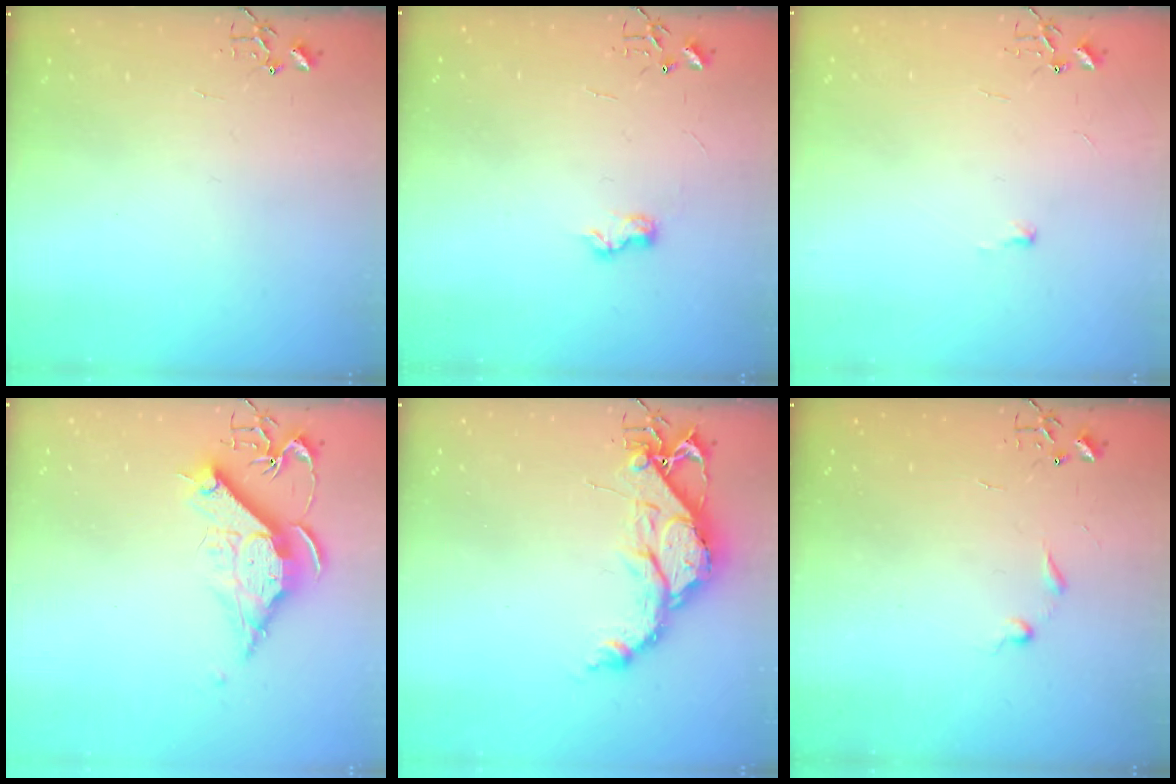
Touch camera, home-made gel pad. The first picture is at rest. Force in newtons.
{"total": 6.9, "press": 6.9, "slide": 0.8}
{"total": 3.6, "press": 3.5, "slide": 0.5}
{"total": 12.6, "press": 12.5, "slide": 1.3}
{"total": 13.7, "press": 13.6, "slide": 1.3}
{"total": 4.5, "press": 4.4, "slide": 0.7}